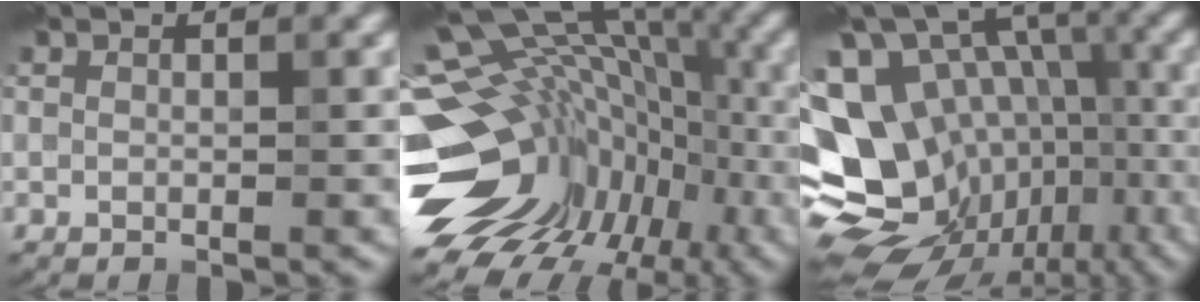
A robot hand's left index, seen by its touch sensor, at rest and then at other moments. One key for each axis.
{"total": 16.5, "fx": -4.2, "fy": 11.9, "fz": 10.6, "tx": -0.158, "ty": 0.025, "tz": -0.032}
{"total": 17.1, "fx": -5.1, "fy": 13.5, "fz": 9.2, "tx": -0.186, "ty": -0.001, "tz": -0.042}